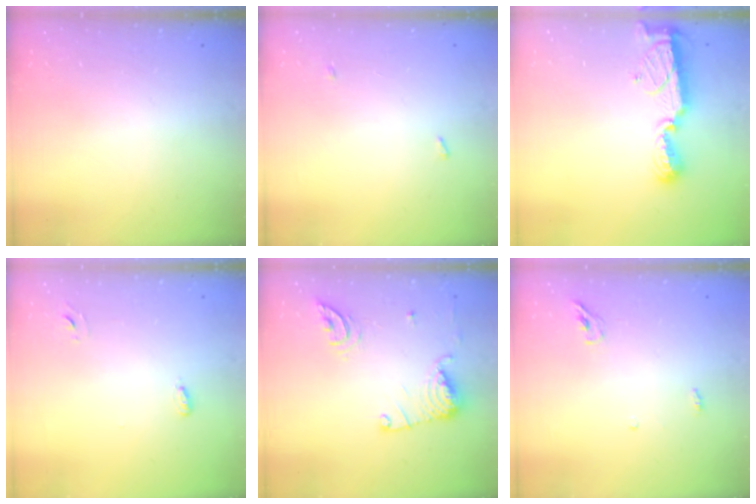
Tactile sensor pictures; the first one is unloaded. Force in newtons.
{"total": 6.9, "press": 2.8, "slide": 6.3}
{"total": 8.5, "press": 8.4, "slide": 0.2}
{"total": 2.6, "press": 2.5, "slide": 0.6}
{"total": 12.2, "press": 12.2, "slide": 1.2}
{"total": 3.8, "press": 3.6, "slide": 1.3}